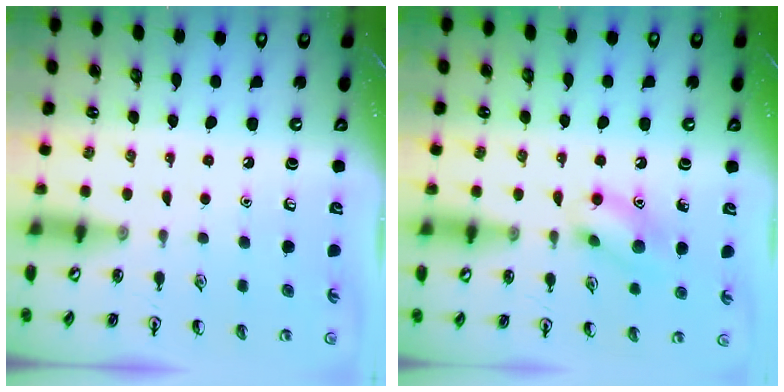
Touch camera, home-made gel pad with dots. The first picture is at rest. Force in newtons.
{"total": 10.0, "press": 10.0, "slide": 0.7}